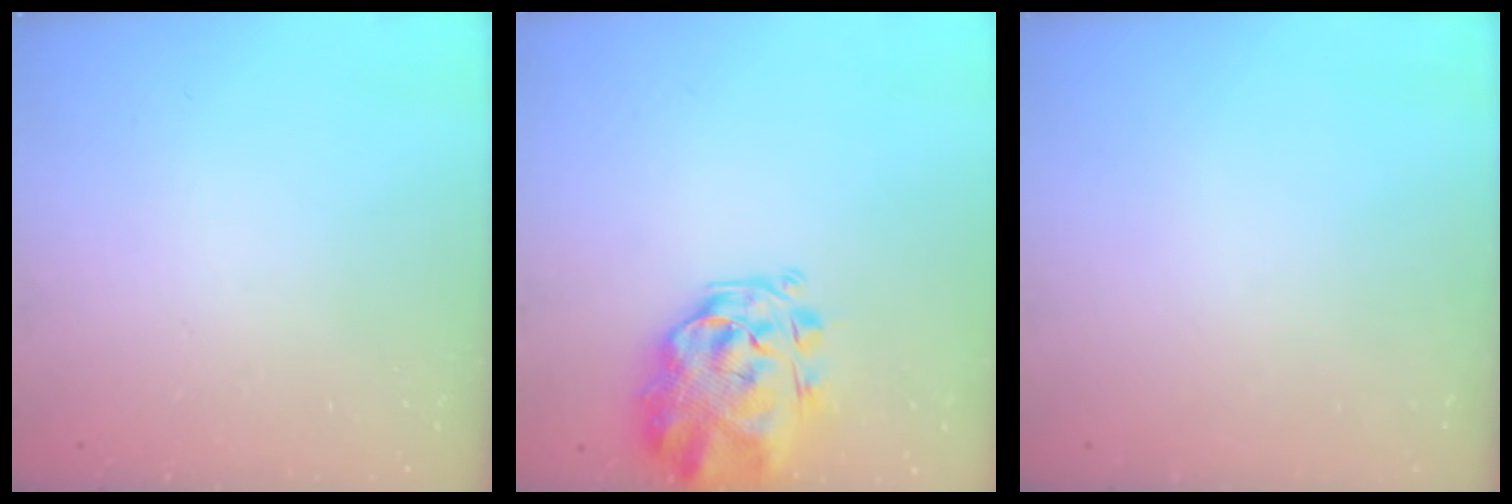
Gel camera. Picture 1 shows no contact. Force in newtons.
{"total": 3.4, "press": 3.0, "slide": 1.6}
{"total": 0.0}